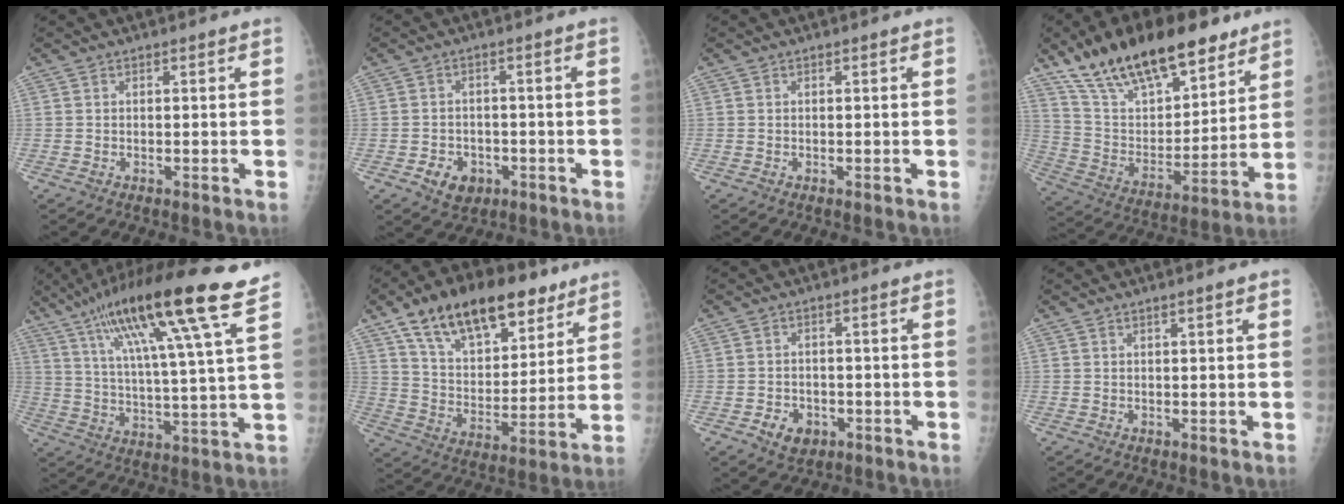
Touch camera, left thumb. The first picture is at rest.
{"total": 5.3, "force": [-2.2, 4.1, 2.4], "torque": [-0.024, 0.013, -0.027]}
{"total": 0.0}
{"total": 25.2, "force": [17.2, 10.6, 15.0], "torque": [-0.222, -0.043, 0.297]}
{"total": 20.9, "force": [12.4, 1.2, 16.8], "torque": [-0.273, -0.028, 0.200]}
{"total": 22.7, "force": [14.0, 11.4, 13.9], "torque": [-0.195, -0.032, 0.238]}
{"total": 4.5, "force": [-1.9, 3.4, 2.2], "torque": [-0.023, 0.010, -0.022]}
{"total": 1.9, "force": [1.1, 0.1, 1.6], "torque": [-0.026, 0.002, 0.016]}